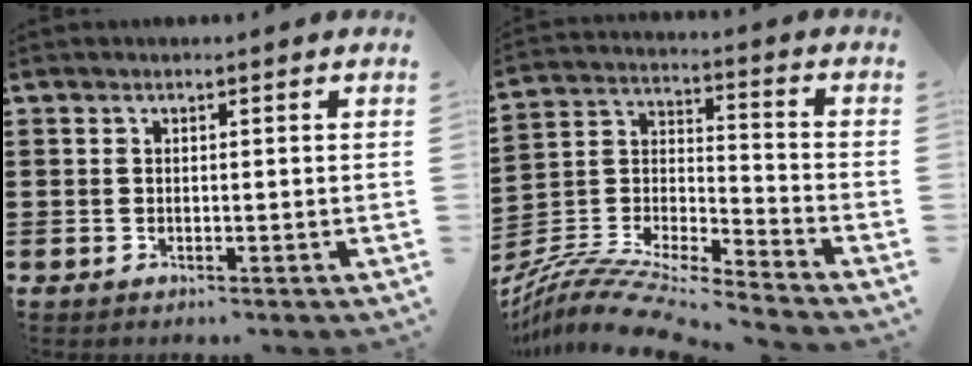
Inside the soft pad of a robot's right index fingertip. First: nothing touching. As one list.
[{"total": 9.9, "force": [-9.3, 1.2, 3.3], "torque": [-0.076, 0.011, -0.191]}]